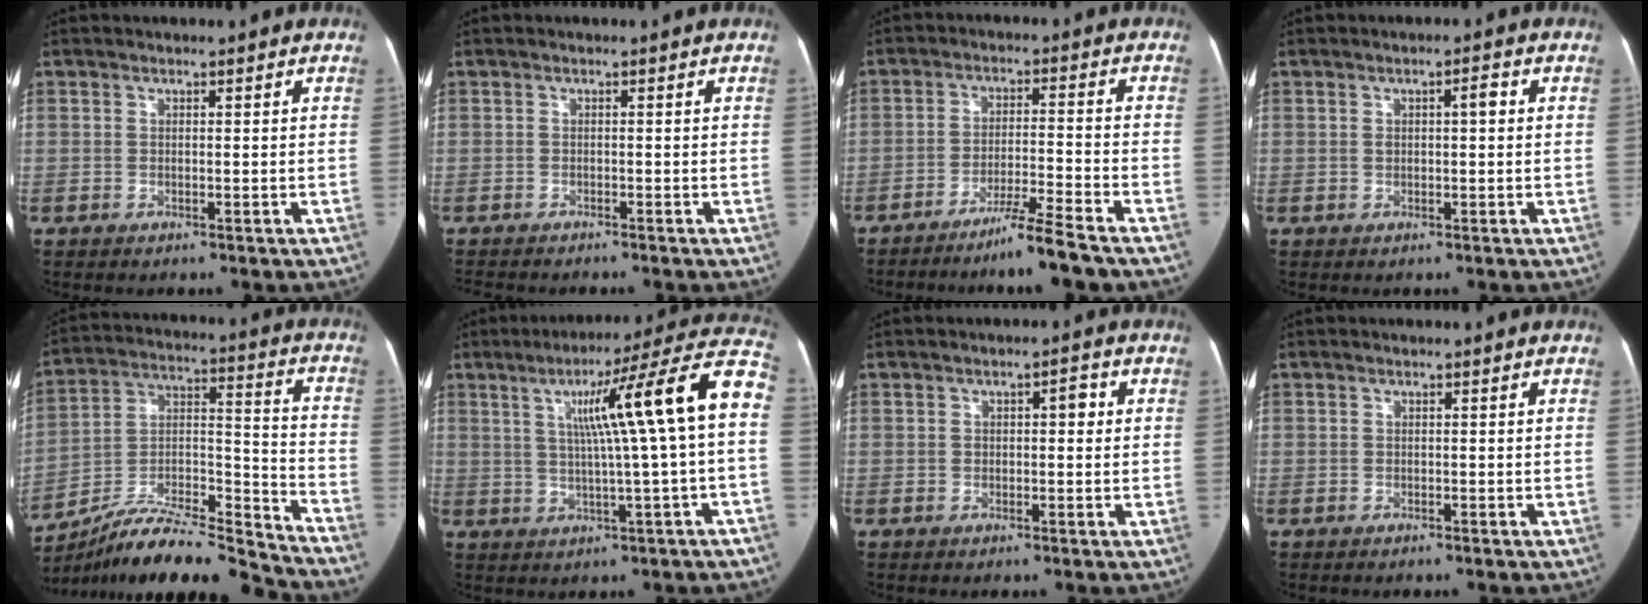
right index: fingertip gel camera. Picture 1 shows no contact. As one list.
[{"total": 3.6, "force": [-3.3, 0.9, 1.0], "torque": [-0.008, -0.007, -0.051]}, {"total": 7.6, "force": [-6.1, -1.2, 4.4], "torque": [-0.070, -0.020, -0.110]}, {"total": 2.8, "force": [0.4, 1.1, 2.6], "torque": [-0.047, 0.018, 0.010]}, {"total": 19.9, "force": [-18.5, 1.1, 7.2], "torque": [-0.137, 0.031, -0.318]}, {"total": 16.7, "force": [2.2, -0.5, 16.6], "torque": [-0.229, 0.033, 0.026]}, {"total": 2.6, "force": [0.4, 1.3, 2.2], "torque": [-0.034, 0.023, 0.007]}, {"total": 0.6, "force": [-0.3, 0.5, -0.1], "torque": [0.000, 0.006, -0.007]}]